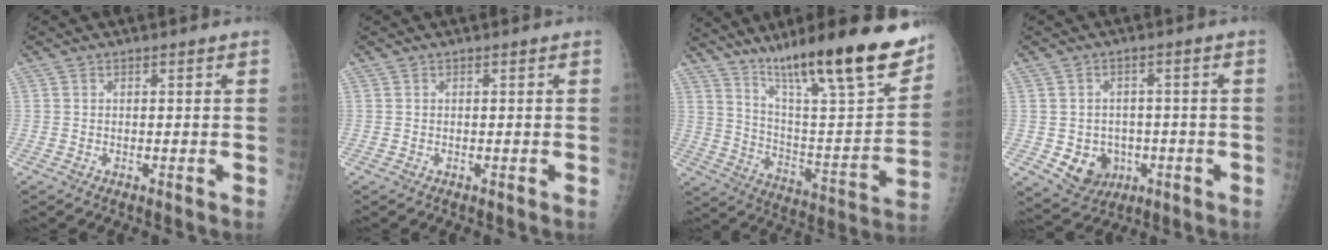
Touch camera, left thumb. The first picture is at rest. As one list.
[{"total": 0.0}, {"total": 26.4, "force": [18.4, 4.2, 18.5], "torque": [-0.263, -0.070, 0.297]}, {"total": 7.7, "force": [-1.9, 6.7, 3.2], "torque": [-0.022, 0.009, -0.016]}]